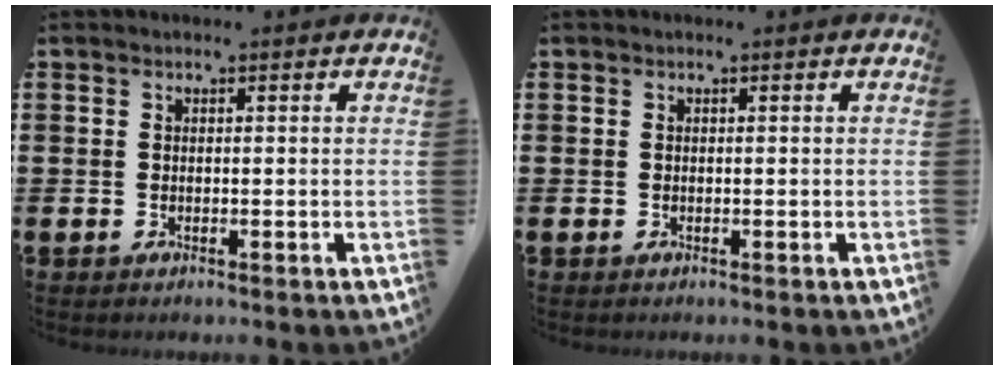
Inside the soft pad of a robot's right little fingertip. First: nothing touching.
{"total": 0.0}